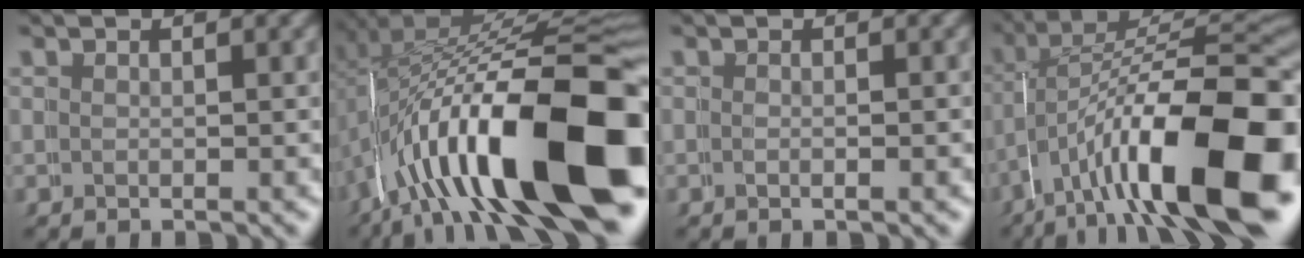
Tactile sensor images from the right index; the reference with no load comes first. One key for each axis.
{"total": 20.2, "fx": -5.6, "fy": 9.5, "fz": 16.9, "tx": -0.277, "ty": -0.023, "tz": -0.074}
{"total": 0.0}
{"total": 14.8, "fx": -4.4, "fy": 6.3, "fz": 12.6, "tx": -0.176, "ty": -0.020, "tz": -0.060}